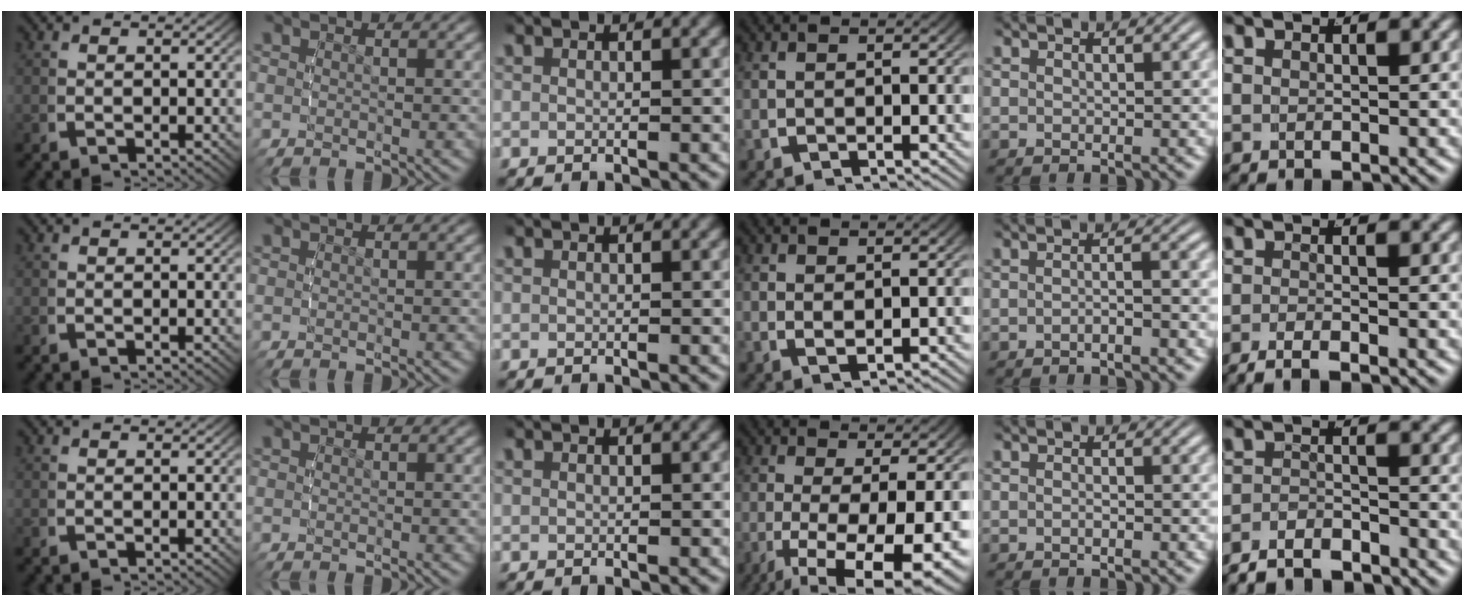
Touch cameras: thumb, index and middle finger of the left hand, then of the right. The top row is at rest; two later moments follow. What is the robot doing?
{"motion": "lift_and_place", "object": "bandage"}